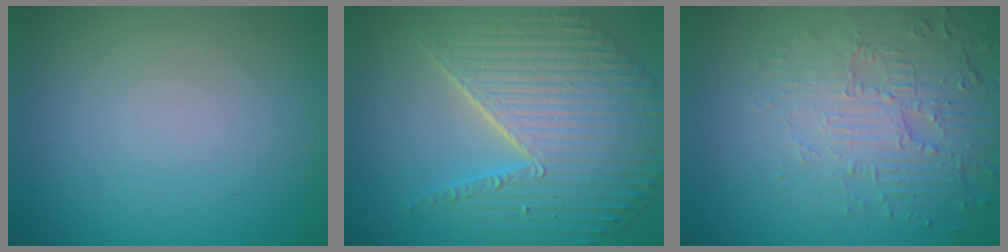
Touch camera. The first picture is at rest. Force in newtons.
{"total": 8.1, "press": 6.1, "slide": 5.3}
{"total": 5.5, "press": 3.7, "slide": 4.1}